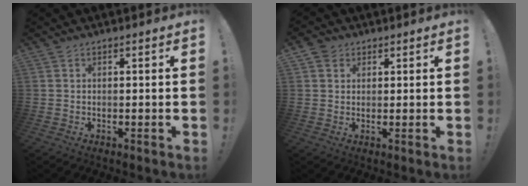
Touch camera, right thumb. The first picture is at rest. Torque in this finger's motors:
{"motor_torque": [-0.12, -0.32, 0.15, 0.12, 0.10]}